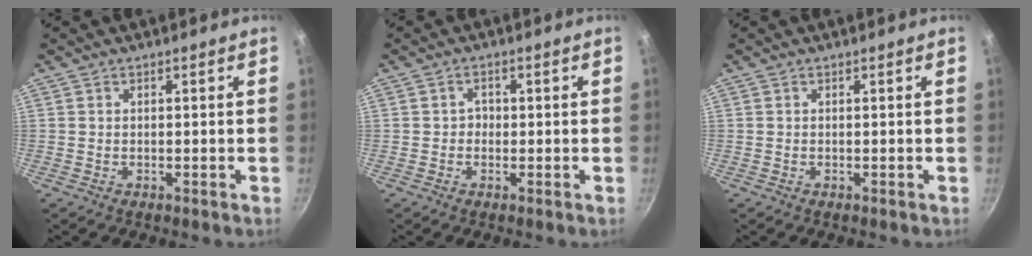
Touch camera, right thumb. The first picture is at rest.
{"total": 1.7, "force": [-0.1, 1.5, 0.8], "torque": [-0.001, 0.006, -0.007]}
{"total": 0.0}